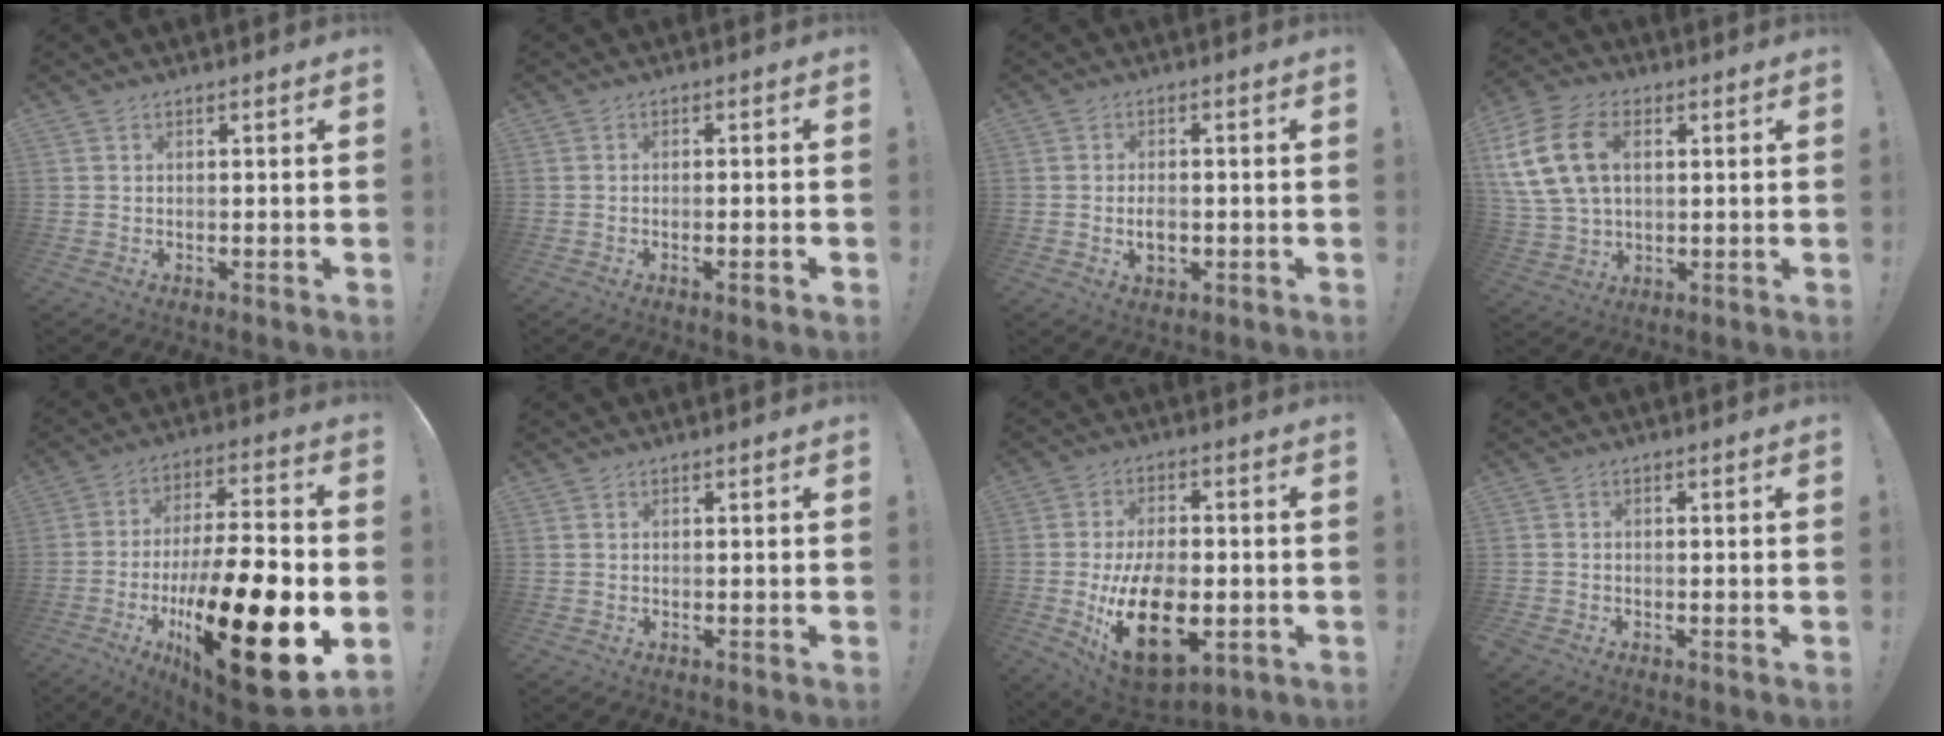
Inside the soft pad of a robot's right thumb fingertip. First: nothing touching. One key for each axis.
{"total": 2.2, "fx": -0.8, "fy": -0.2, "fz": 2.1, "tx": -0.033, "ty": -0.001, "tz": -0.013}
{"total": 4.1, "fx": -0.9, "fy": 2.7, "fz": 2.9, "tx": -0.036, "ty": 0.003, "tz": -0.014}
{"total": 16.4, "fx": 4.6, "fy": 10.6, "fz": 11.6, "tx": -0.235, "ty": -0.002, "tz": 0.085}
{"total": 27.9, "fx": -7.9, "fy": 8.4, "fz": 25.4, "tx": -0.426, "ty": 0.043, "tz": -0.120}
{"total": 0.0}
{"total": 20.7, "fx": -5.2, "fy": 12.2, "fz": 15.9, "tx": -0.282, "ty": 0.010, "tz": -0.074}
{"total": 1.1, "fx": -0.9, "fy": 0.6, "fz": -0.1, "tx": -0.002, "ty": 0.006, "tz": -0.015}